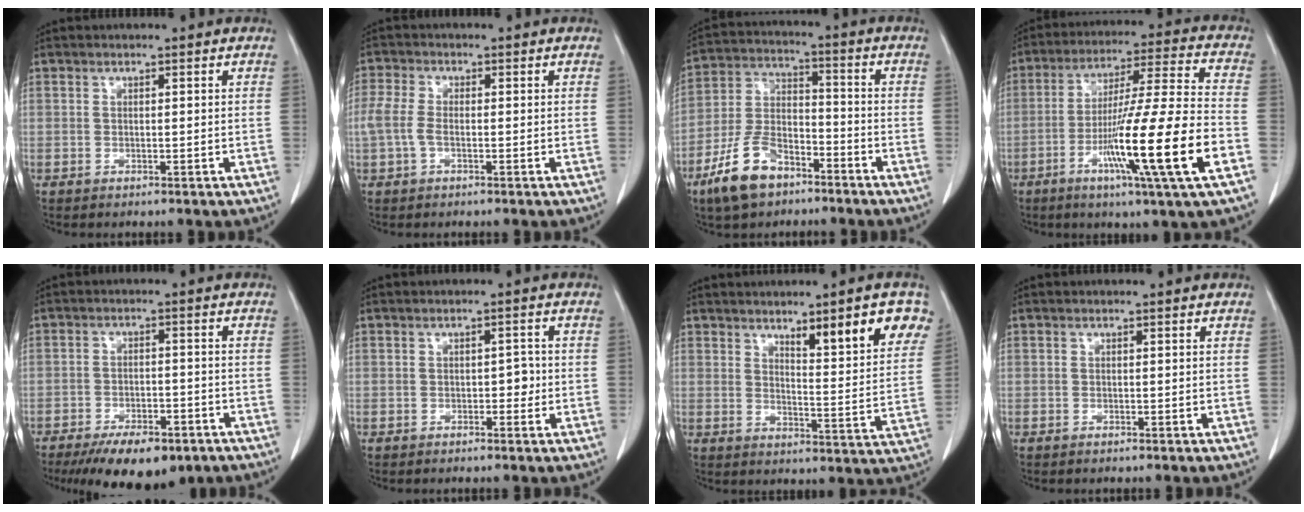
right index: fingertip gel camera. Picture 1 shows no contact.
{"total": 3.6, "force": [-0.8, 1.7, 3.0], "torque": [-0.084, 0.009, -0.020]}
{"total": 11.5, "force": [-7.4, 5.5, 6.9], "torque": [-0.154, -0.002, -0.145]}
{"total": 19.0, "force": [-6.7, -1.1, 17.7], "torque": [-0.308, -0.020, -0.118]}
{"total": 11.6, "force": [-8.2, 4.4, 6.9], "torque": [-0.103, -0.008, -0.123]}
{"total": 1.9, "force": [-0.4, 1.1, 1.5], "torque": [-0.014, 0.005, -0.005]}
{"total": 11.3, "force": [6.7, 1.4, 8.9], "torque": [-0.111, -0.004, 0.091]}
{"total": 0.0}